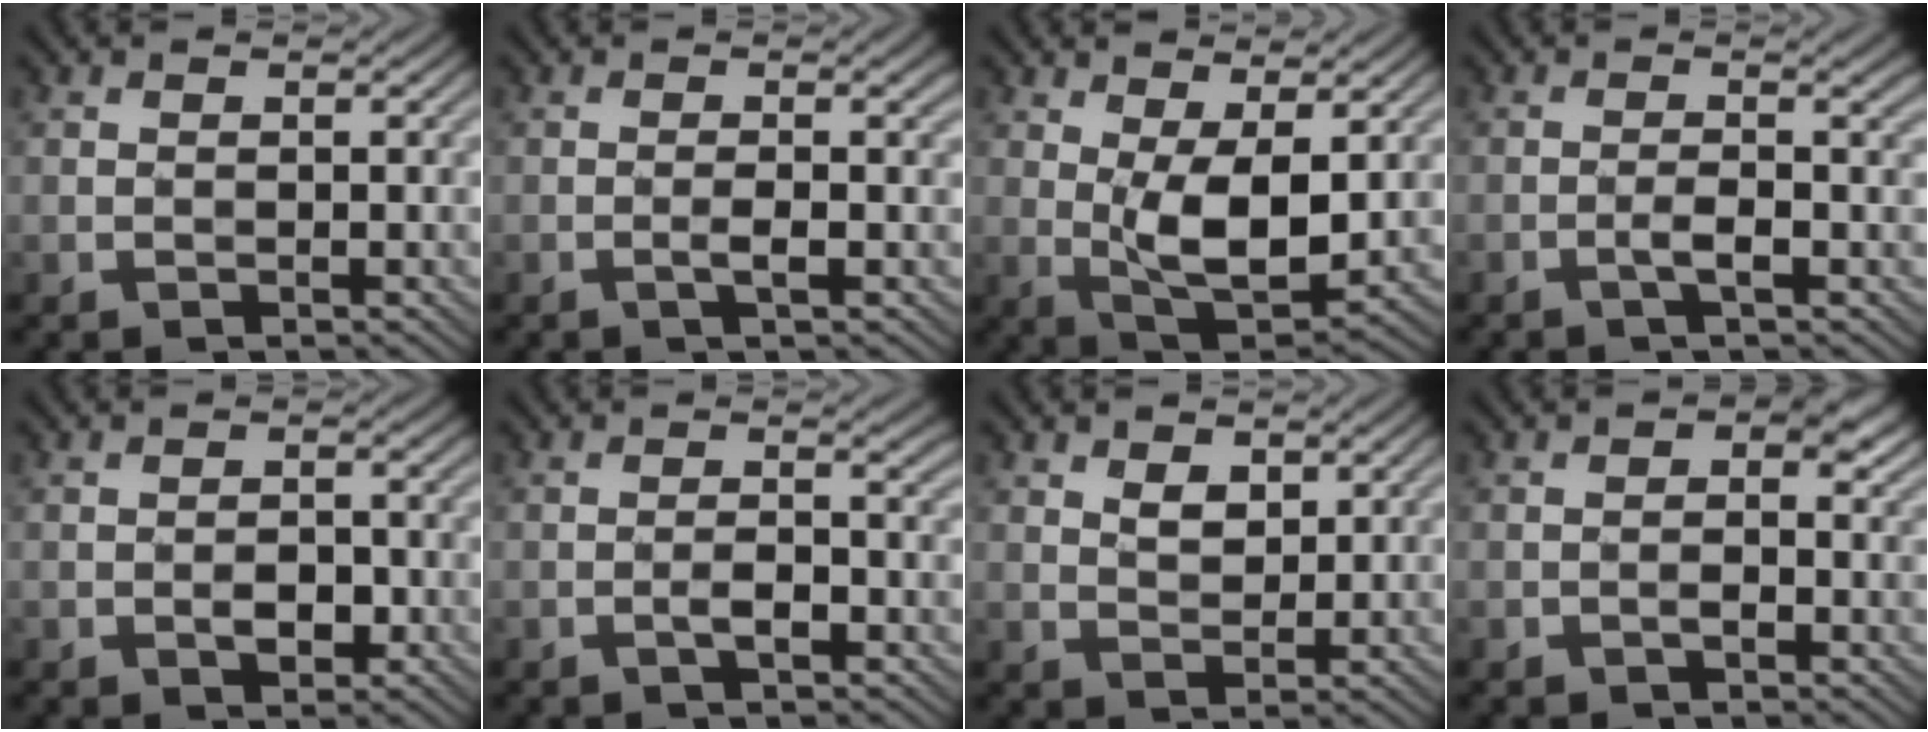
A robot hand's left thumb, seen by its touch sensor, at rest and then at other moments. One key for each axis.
{"total": 2.2, "fx": -0.6, "fy": -0.1, "fz": 2.1, "tx": -0.038, "ty": 0.005, "tz": -0.013}
{"total": 7.1, "fx": 1.1, "fy": 3.1, "fz": 6.3, "tx": -0.132, "ty": -0.004, "tz": 0.028}
{"total": 2.7, "fx": -0.8, "fy": -0.1, "fz": 2.6, "tx": -0.046, "ty": 0.009, "tz": -0.020}
{"total": 2.5, "fx": -1.0, "fy": 1.4, "fz": 1.8, "tx": -0.027, "ty": 0.001, "tz": -0.013}
{"total": 2.2, "fx": -0.8, "fy": 0.2, "fz": 2.1, "tx": -0.040, "ty": 0.007, "tz": -0.016}
{"total": 2.7, "fx": 1.6, "fy": 1.5, "fz": 1.5, "tx": -0.036, "ty": -0.002, "tz": 0.034}
{"total": 3.7, "fx": 0.0, "fy": 2.1, "fz": 3.1, "tx": -0.036, "ty": -0.001, "tz": -0.002}